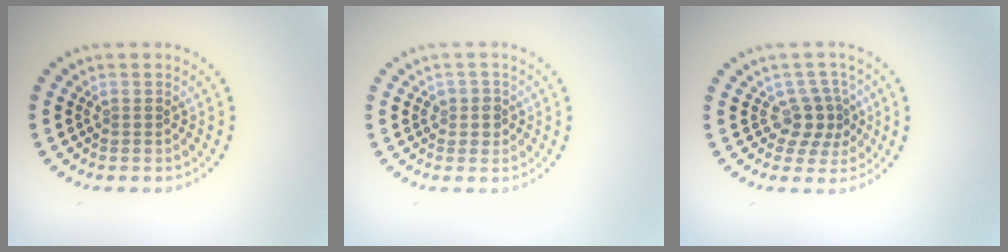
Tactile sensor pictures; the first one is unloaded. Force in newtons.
{"total": 1.5, "press": 1.3, "slide": 0.6}
{"total": 2.7, "press": 2.1, "slide": 1.7}